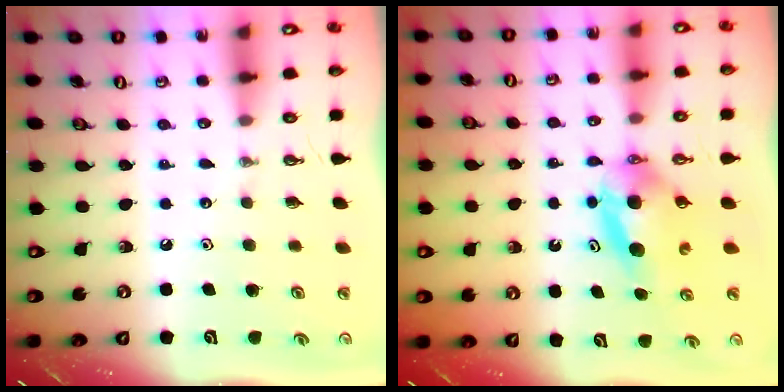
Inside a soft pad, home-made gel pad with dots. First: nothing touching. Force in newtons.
{"total": 6.8, "press": 6.4, "slide": 2.3}